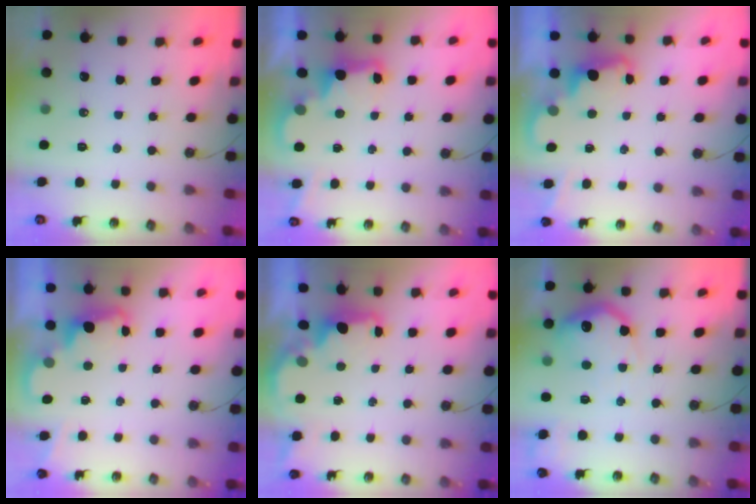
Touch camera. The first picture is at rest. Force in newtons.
{"total": 3.2, "press": 3.2, "slide": 0.7}
{"total": 2.4, "press": 2.3, "slide": 0.5}
{"total": 2.3, "press": 2.3, "slide": 0.5}
{"total": 1.6, "press": 1.5, "slide": 0.6}
{"total": 16.0, "press": 15.9, "slide": 1.3}